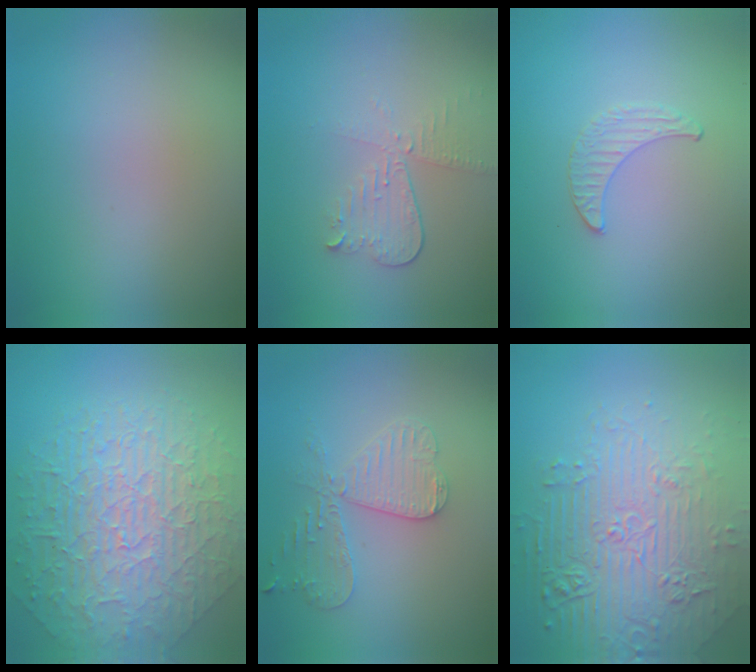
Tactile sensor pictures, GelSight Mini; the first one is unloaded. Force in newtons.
{"total": 3.0, "press": 2.7, "slide": 1.5}
{"total": 0.8, "press": 0.8, "slide": 0.2}
{"total": 9.8, "press": 6.8, "slide": 7.0}
{"total": 4.2, "press": 3.6, "slide": 2.0}
{"total": 7.8, "press": 5.6, "slide": 5.4}